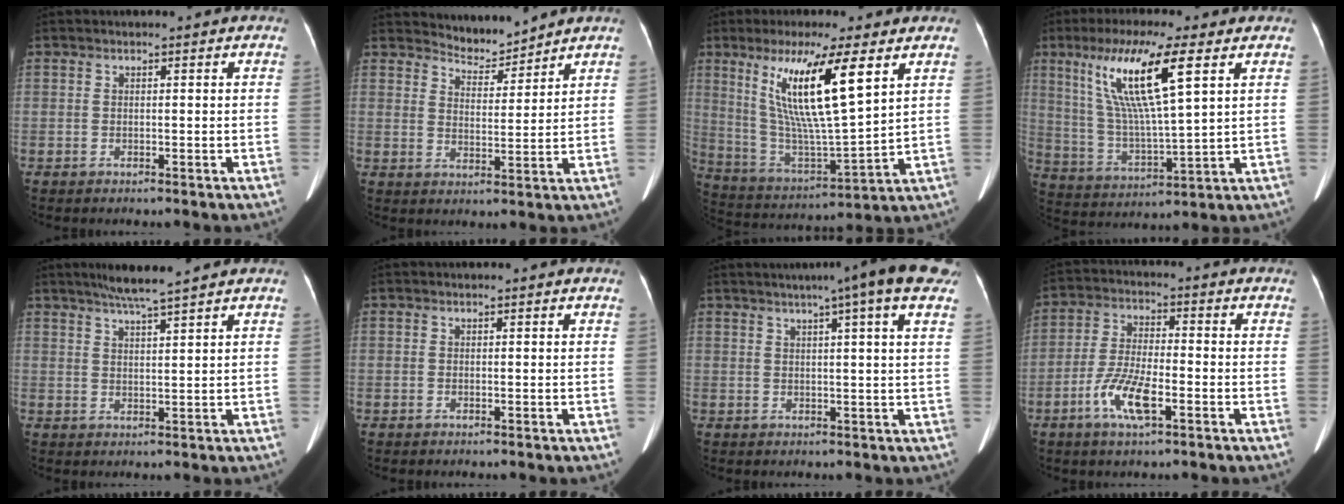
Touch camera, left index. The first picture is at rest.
{"total": 4.5, "force": [4.4, 0.3, -0.4], "torque": [0.002, -0.003, 0.078]}
{"total": 16.1, "force": [6.8, 1.4, 14.6], "torque": [-0.288, -0.010, 0.126]}
{"total": 14.6, "force": [6.3, 1.1, 13.1], "torque": [-0.270, 0.005, 0.119]}
{"total": 5.6, "force": [4.7, -0.7, 3.1], "torque": [-0.057, 0.010, 0.084]}
{"total": 0.0}
{"total": 11.1, "force": [7.5, 0.0, 8.1], "torque": [-0.110, 0.023, 0.076]}
{"total": 7.8, "force": [-3.5, 1.8, 6.7], "torque": [-0.140, -0.004, -0.068]}